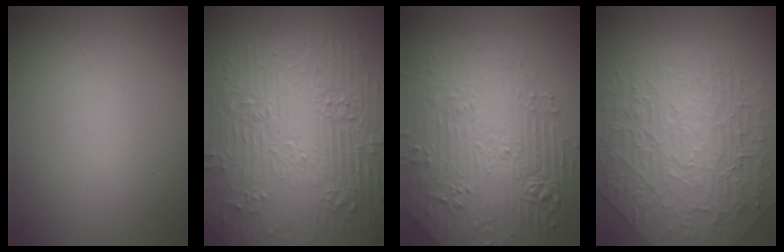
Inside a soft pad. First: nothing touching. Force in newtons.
{"total": 12.0, "press": 7.9, "slide": 9.0}
{"total": 6.6, "press": 5.4, "slide": 3.8}
{"total": 6.7, "press": 5.5, "slide": 3.7}